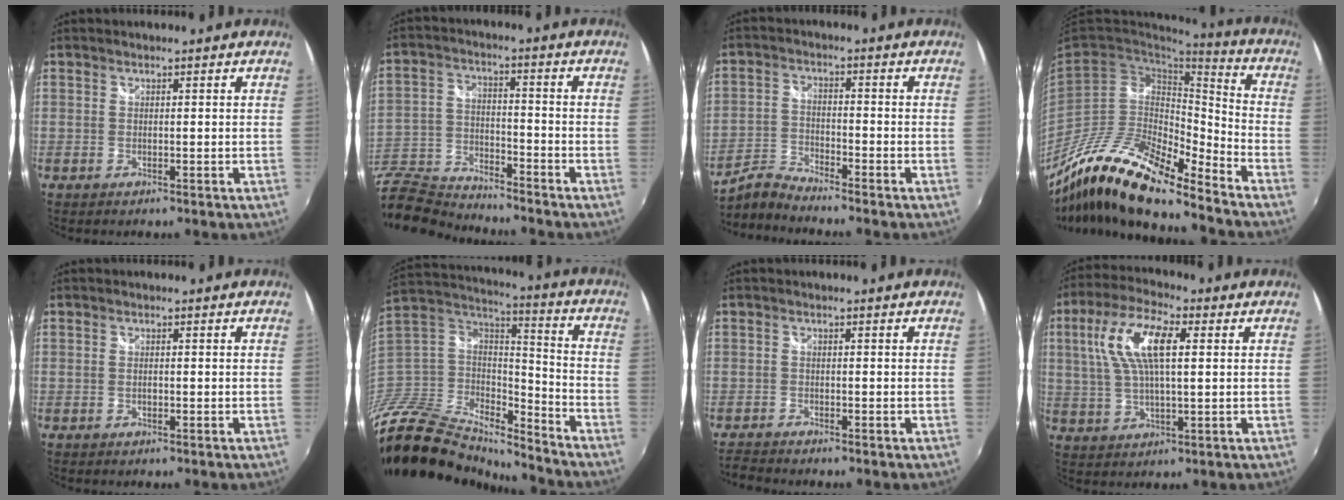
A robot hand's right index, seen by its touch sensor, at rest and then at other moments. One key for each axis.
{"total": 15.4, "fx": -13.4, "fy": 5.1, "fz": 5.6, "tx": -0.151, "ty": -0.014, "tz": -0.254}
{"total": 4.7, "fx": -4.6, "fy": -0.2, "fz": 0.5, "tx": -0.017, "ty": 0.007, "tz": -0.101}
{"total": 18.7, "fx": -14.9, "fy": 4.0, "fz": 10.5, "tx": -0.190, "ty": -0.016, "tz": -0.286}
{"total": 0.6, "fx": -0.2, "fy": 0.3, "fz": 0.5, "tx": -0.011, "ty": 0.001, "tz": -0.005}
{"total": 21.0, "fx": -15.9, "fy": 10.2, "fz": 9.0, "tx": -0.222, "ty": 0.011, "tz": -0.286}
{"total": 2.4, "fx": -2.4, "fy": 0.2, "fz": 0.3, "tx": -0.016, "ty": -0.014, "tz": -0.052}
{"total": 11.8, "fx": 3.0, "fy": 4.4, "fz": 10.6, "tx": -0.210, "ty": 0.020, "tz": 0.055}